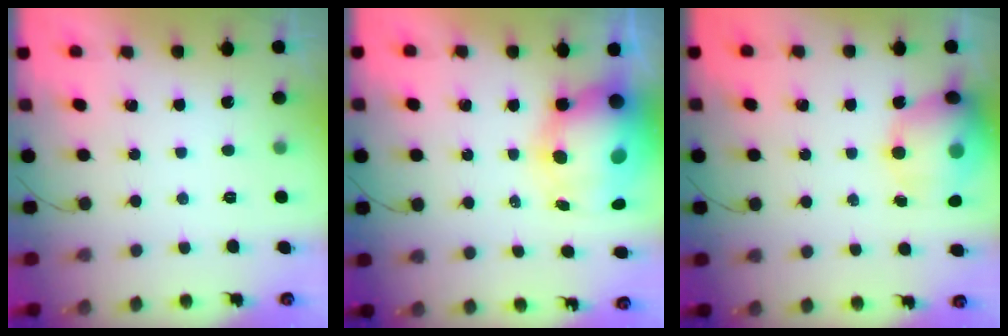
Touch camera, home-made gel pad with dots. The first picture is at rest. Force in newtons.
{"total": 12.3, "press": 12.0, "slide": 2.7}
{"total": 17.2, "press": 16.8, "slide": 3.9}